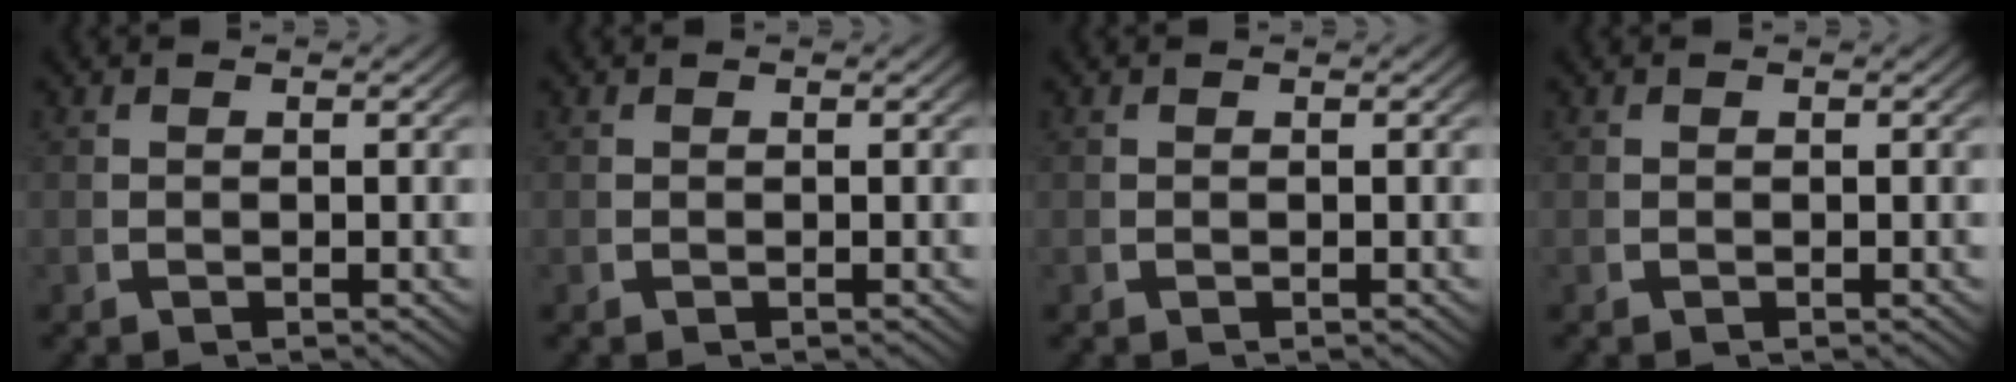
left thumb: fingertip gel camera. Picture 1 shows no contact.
{"total": 0.0}
{"total": 0.0}
{"total": 0.0}